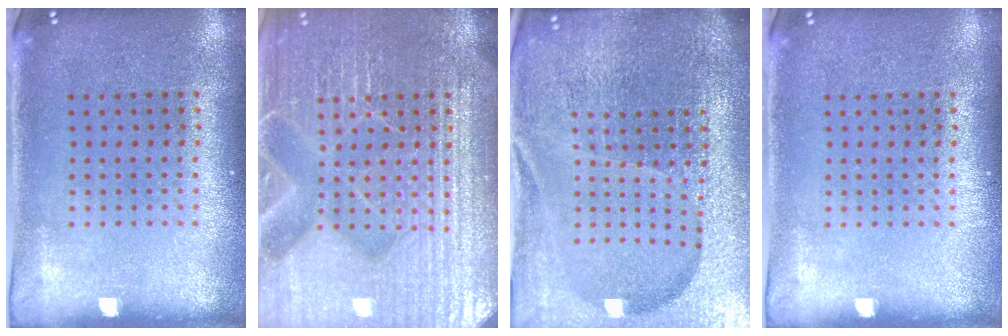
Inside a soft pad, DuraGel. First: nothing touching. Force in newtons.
{"total": 7.6, "press": 7.5, "slide": 1.0}
{"total": 6.8, "press": 5.8, "slide": 3.4}
{"total": 0.0}